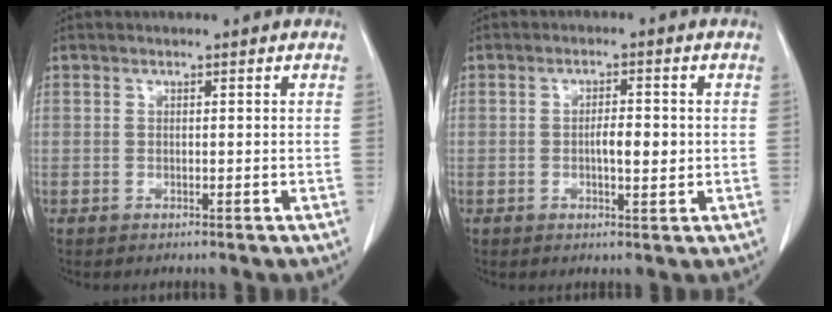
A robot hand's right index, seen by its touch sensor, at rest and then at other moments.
{"total": 3.6, "force": [-0.2, 1.0, 3.5], "torque": [-0.060, 0.000, -0.001]}